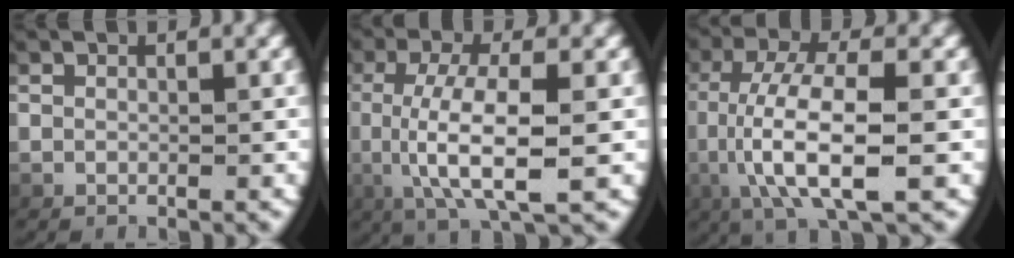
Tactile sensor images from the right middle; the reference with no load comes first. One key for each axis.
{"total": 6.8, "fx": -0.8, "fy": 2.0, "fz": 6.5, "tx": -0.141, "ty": -0.017, "tz": 0.003}
{"total": 7.4, "fx": -0.8, "fy": 2.6, "fz": 6.9, "tx": -0.155, "ty": -0.019, "tz": 0.004}